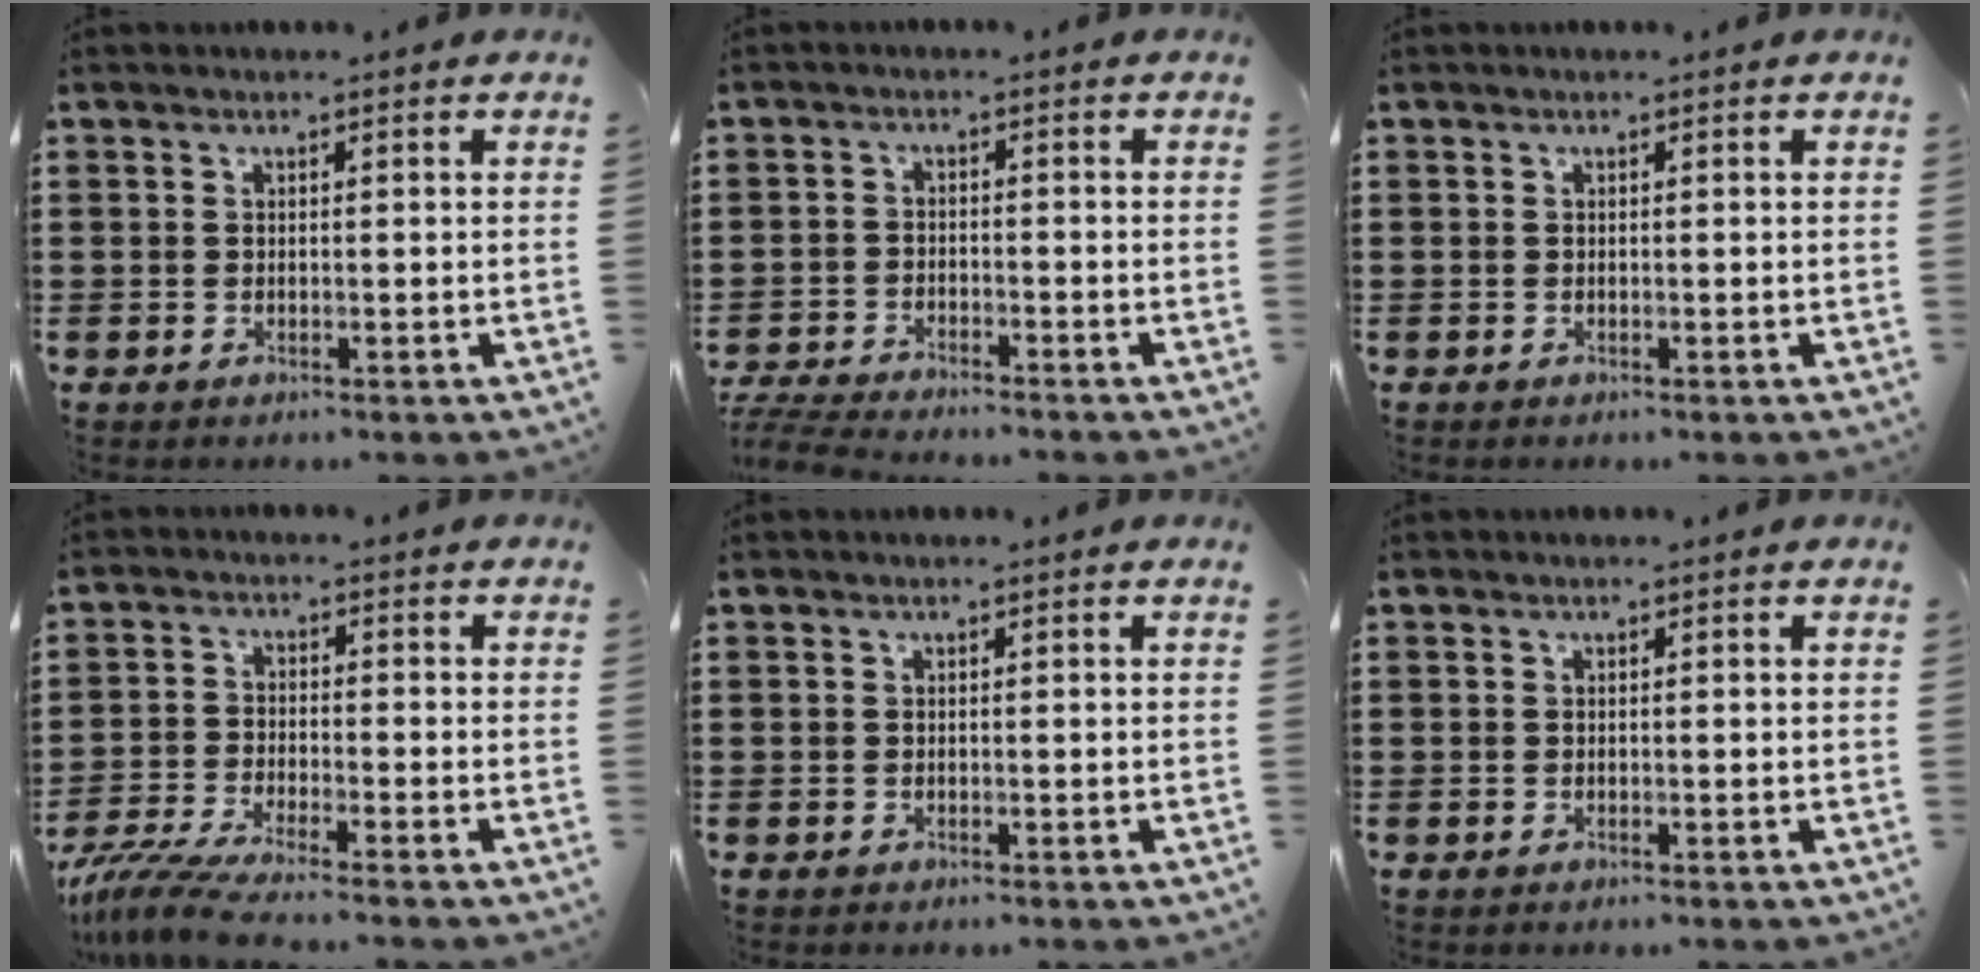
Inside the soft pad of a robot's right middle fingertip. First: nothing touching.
{"total": 4.6, "force": [-4.5, 0.4, 0.8], "torque": [-0.034, -0.006, -0.096]}
{"total": 0.0}
{"total": 6.1, "force": [-5.7, 0.2, 2.2], "torque": [-0.060, -0.014, -0.114]}
{"total": 0.0}
{"total": 0.0}